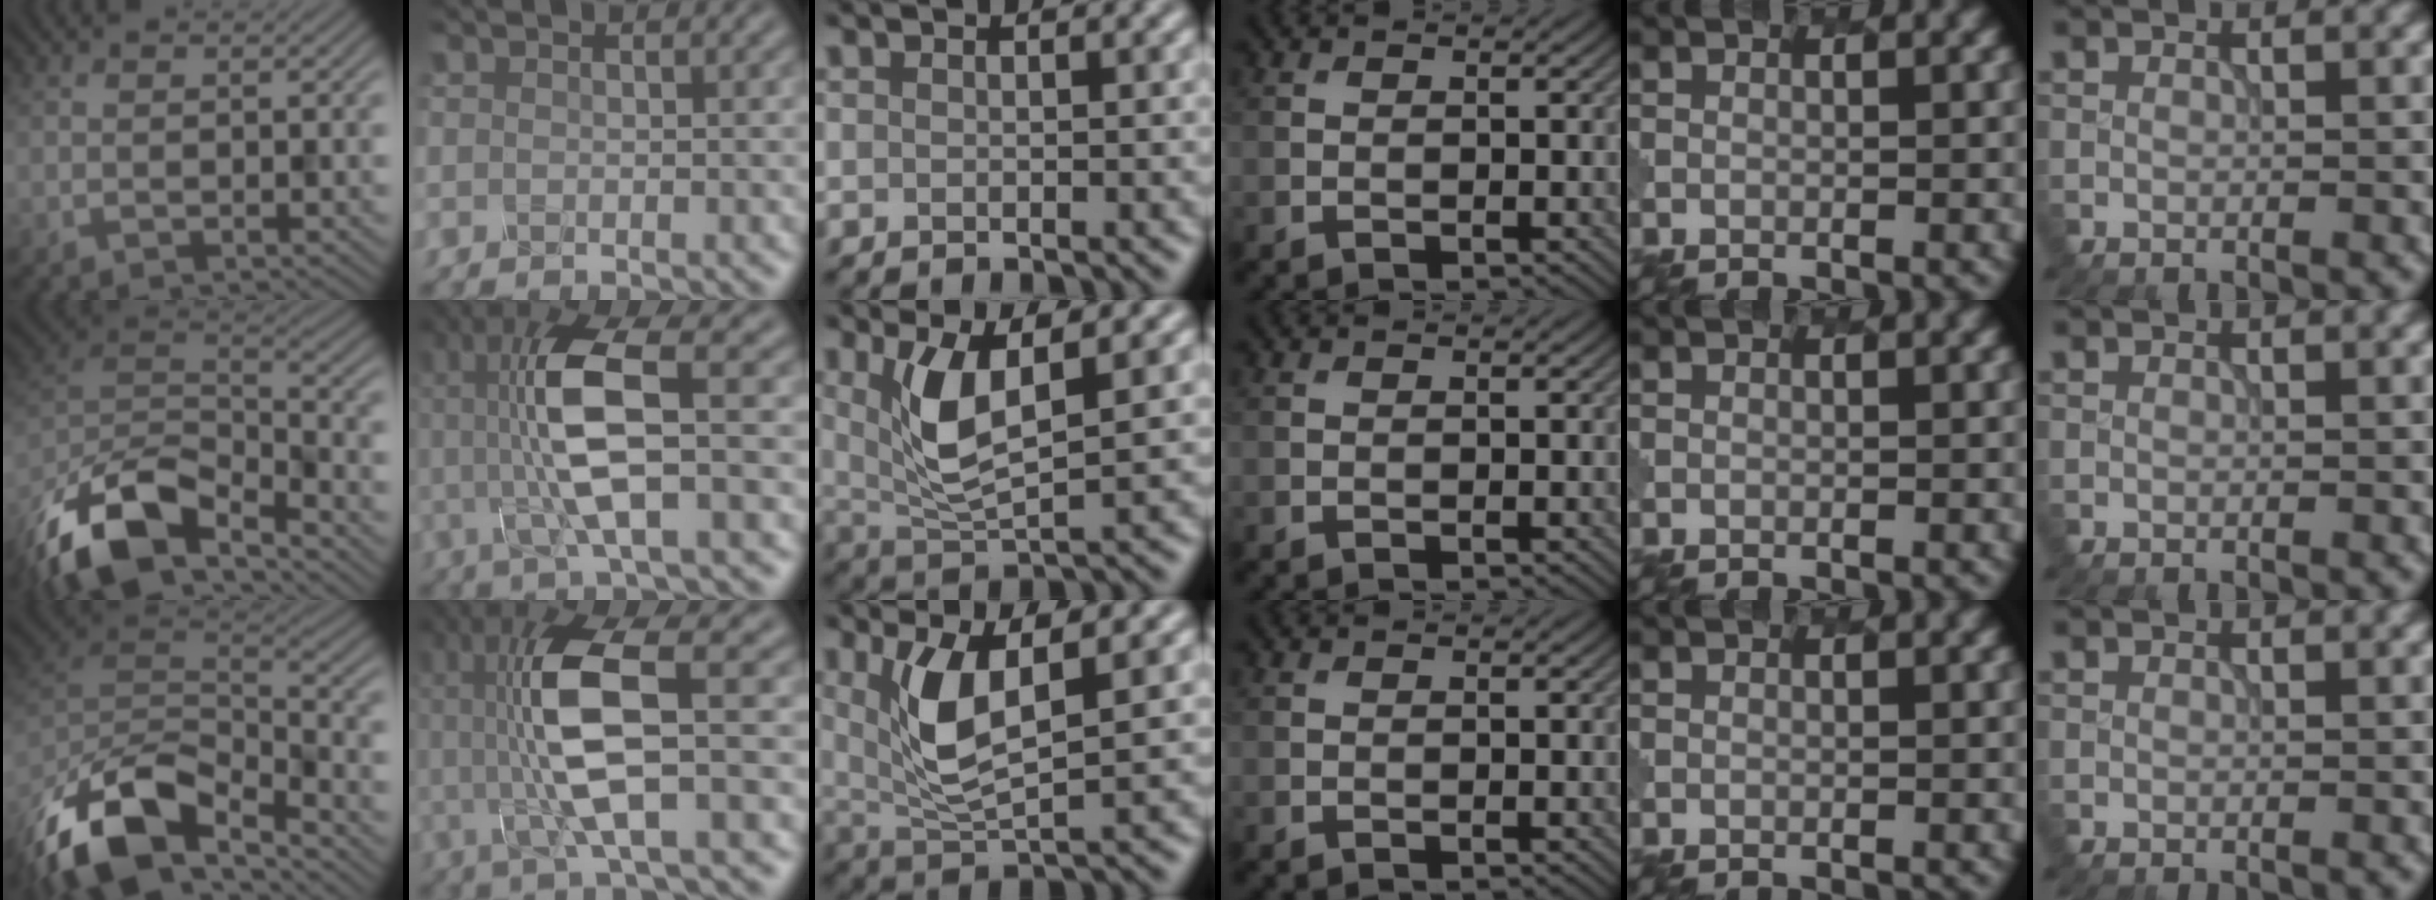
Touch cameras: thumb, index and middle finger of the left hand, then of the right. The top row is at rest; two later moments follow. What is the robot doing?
{"motion": "twist", "object": "rubiks cube"}